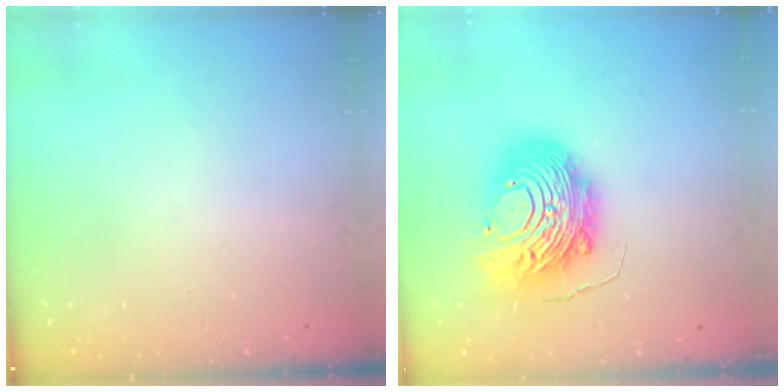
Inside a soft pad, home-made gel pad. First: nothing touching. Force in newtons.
{"total": 17.9, "press": 17.9, "slide": 1.5}